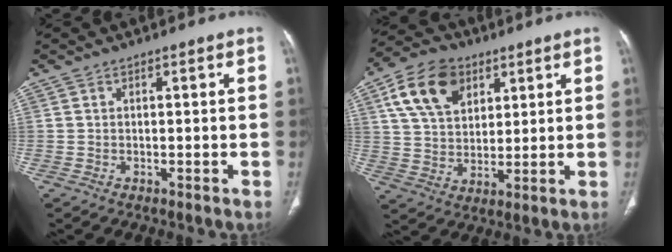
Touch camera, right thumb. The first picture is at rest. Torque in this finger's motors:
{"motor_torque": [-0.44, 0.68, 0.34, 0.41, 0.18]}